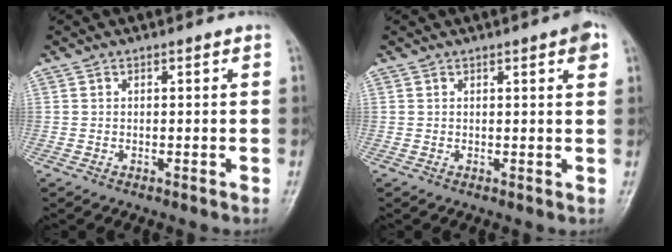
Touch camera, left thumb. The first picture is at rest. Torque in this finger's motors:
{"motor_torque": [0.74, 0.54, 0.45, -0.31, 0.00]}